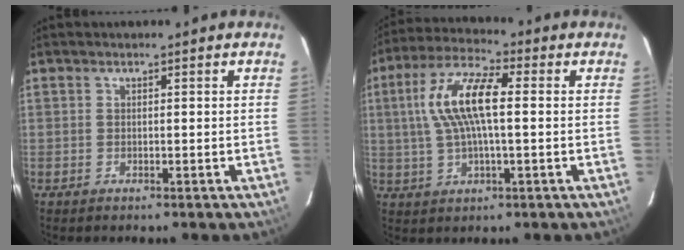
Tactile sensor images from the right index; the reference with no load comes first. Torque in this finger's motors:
{"motor_torque": [0.63, -0.12, 0.61, 0.21]}